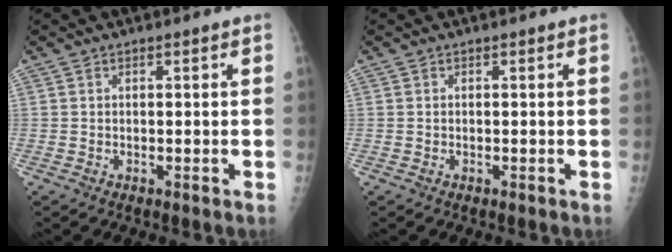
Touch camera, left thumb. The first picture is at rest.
{"total": 0.0}